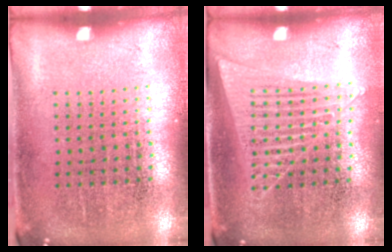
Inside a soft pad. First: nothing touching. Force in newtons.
{"total": 1.4, "press": 1.3, "slide": 0.5}